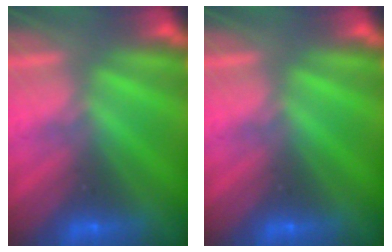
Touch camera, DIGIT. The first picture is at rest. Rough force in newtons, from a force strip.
{"total": 0.0}